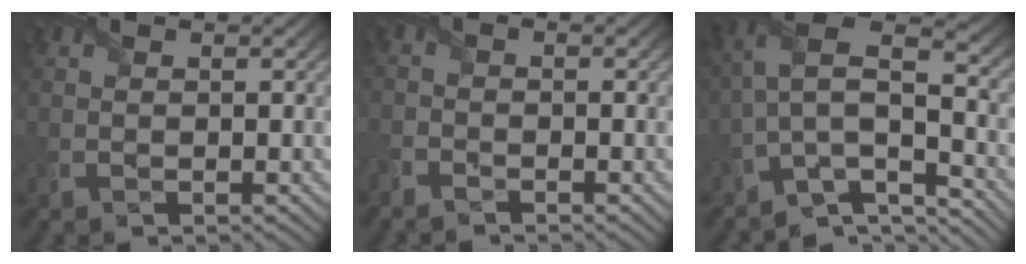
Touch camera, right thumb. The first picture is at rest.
{"total": 2.3, "force": [-2.2, 0.7, 0.4], "torque": [-0.009, -0.002, -0.053]}
{"total": 10.1, "force": [-6.4, 3.8, 6.9], "torque": [-0.130, 0.001, -0.130]}